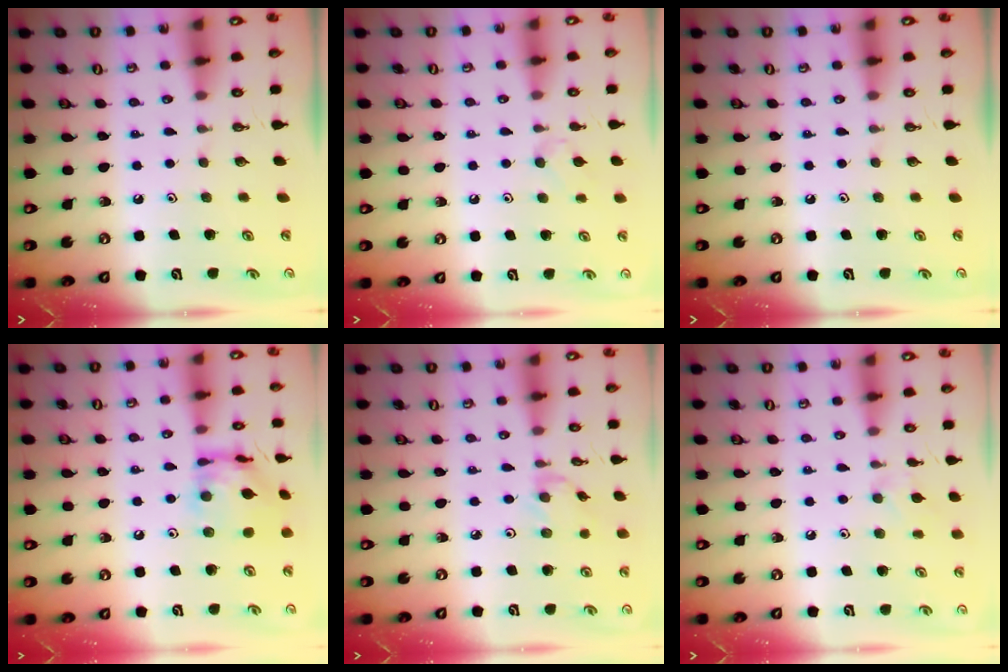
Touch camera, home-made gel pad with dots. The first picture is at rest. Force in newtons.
{"total": 4.3, "press": 4.2, "slide": 0.9}
{"total": 0.0}
{"total": 13.2, "press": 13.2, "slide": 1.3}
{"total": 1.5, "press": 1.5, "slide": 0.3}
{"total": 6.7, "press": 6.7, "slide": 0.8}